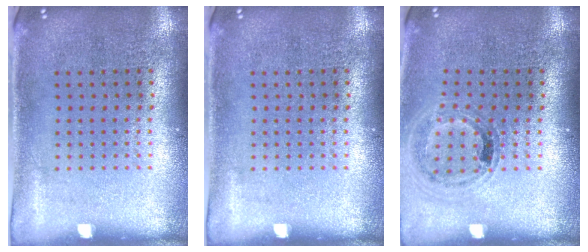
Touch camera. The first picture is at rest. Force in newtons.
{"total": 0.0}
{"total": 0.9, "press": 0.9, "slide": 0.1}